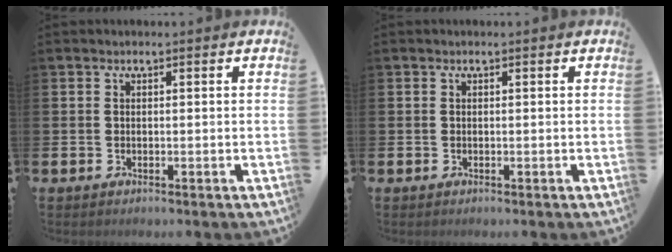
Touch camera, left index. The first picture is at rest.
{"total": 0.0}